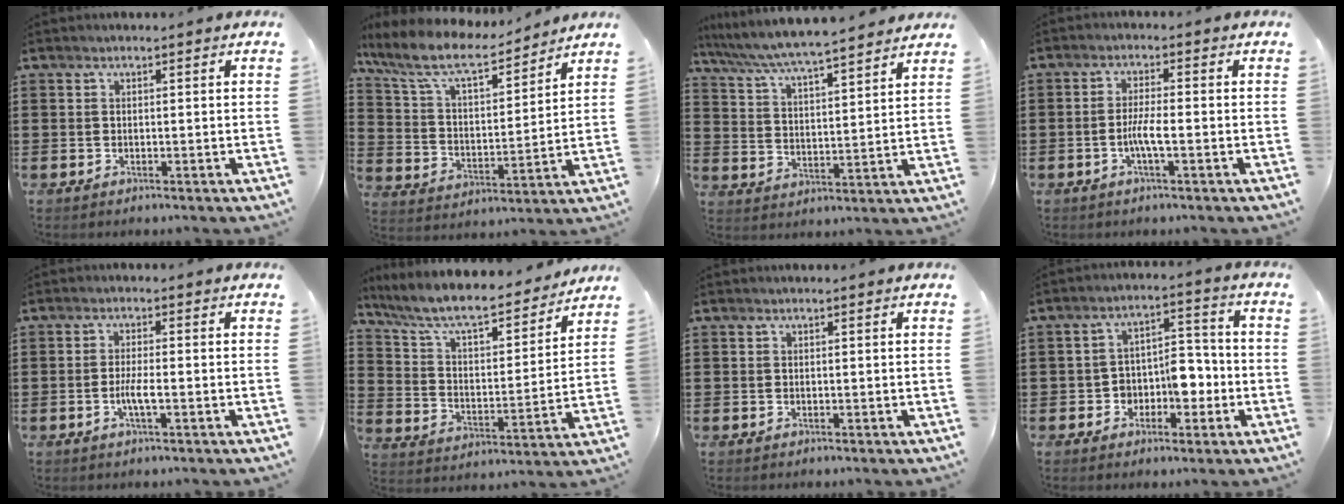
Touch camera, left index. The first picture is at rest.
{"total": 9.7, "force": [8.0, 2.2, 5.0], "torque": [-0.128, -0.038, 0.138]}
{"total": 5.3, "force": [5.1, -0.2, 1.5], "torque": [-0.053, -0.035, 0.083]}
{"total": 3.8, "force": [-1.1, 0.5, 3.6], "torque": [-0.078, -0.005, -0.026]}
{"total": 3.2, "force": [-0.9, 0.5, 3.0], "torque": [-0.060, -0.003, -0.018]}
{"total": 8.5, "force": [7.7, 1.1, 3.5], "torque": [-0.102, -0.052, 0.129]}
{"total": 0.0}
{"total": 6.2, "force": [-2.3, 4.3, 3.8], "torque": [-0.063, 0.012, -0.045]}